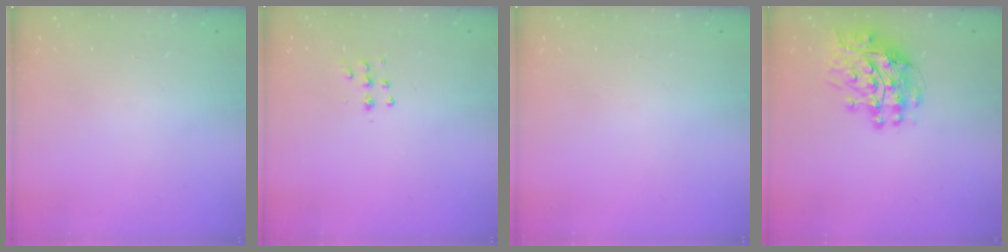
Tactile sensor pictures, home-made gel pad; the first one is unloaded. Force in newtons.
{"total": 5.2, "press": 5.1, "slide": 1.0}
{"total": 0.0}
{"total": 11.7, "press": 11.6, "slide": 1.2}